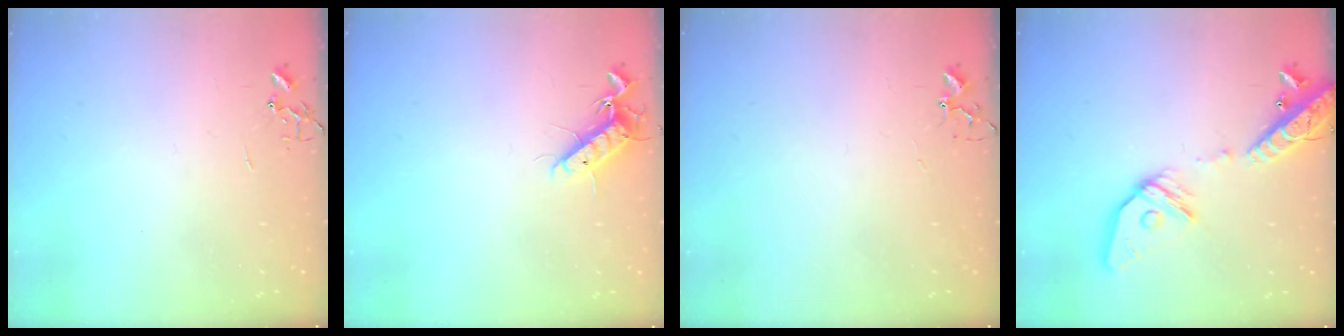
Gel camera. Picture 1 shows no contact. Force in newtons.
{"total": 11.0, "press": 10.9, "slide": 1.9}
{"total": 4.2, "press": 4.2, "slide": 0.7}
{"total": 18.3, "press": 17.9, "slide": 3.6}